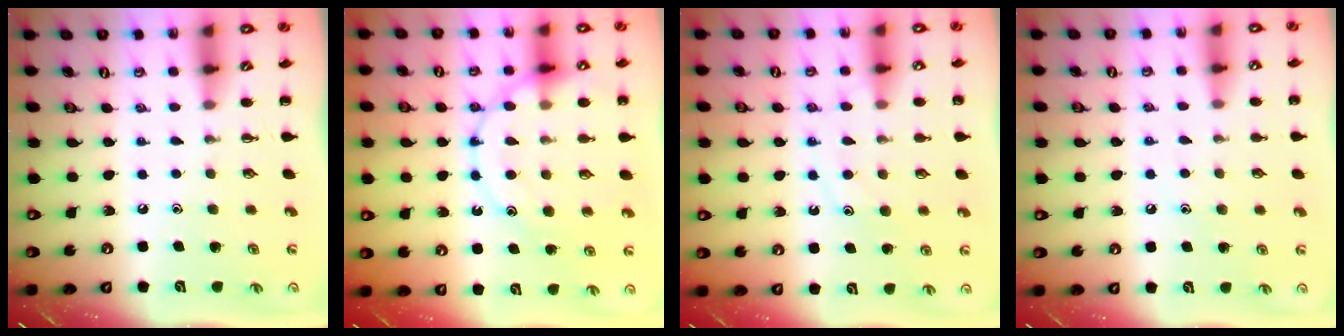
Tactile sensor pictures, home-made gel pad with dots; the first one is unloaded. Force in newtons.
{"total": 17.3, "press": 17.2, "slide": 1.9}
{"total": 12.0, "press": 12.0, "slide": 0.9}
{"total": 6.3, "press": 6.0, "slide": 1.8}